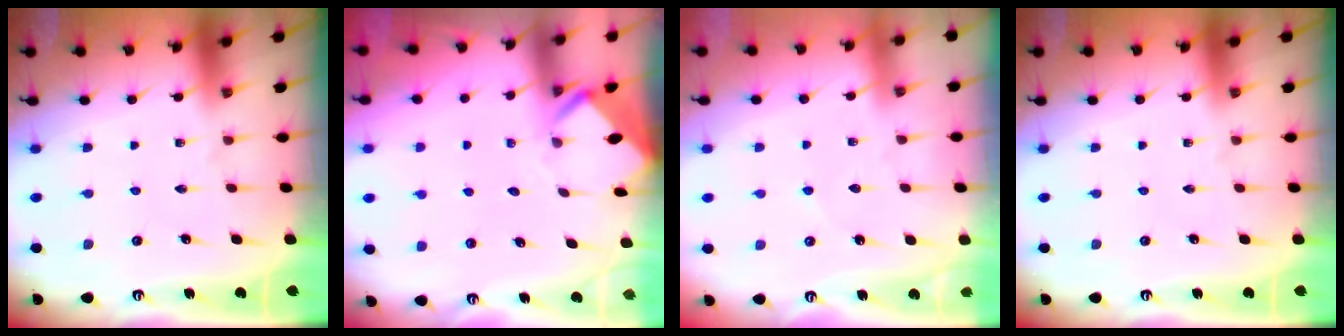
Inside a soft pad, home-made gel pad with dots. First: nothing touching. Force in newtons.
{"total": 3.5, "press": 3.5, "slide": 0.2}
{"total": 1.8, "press": 1.8, "slide": 0.2}
{"total": 0.0}